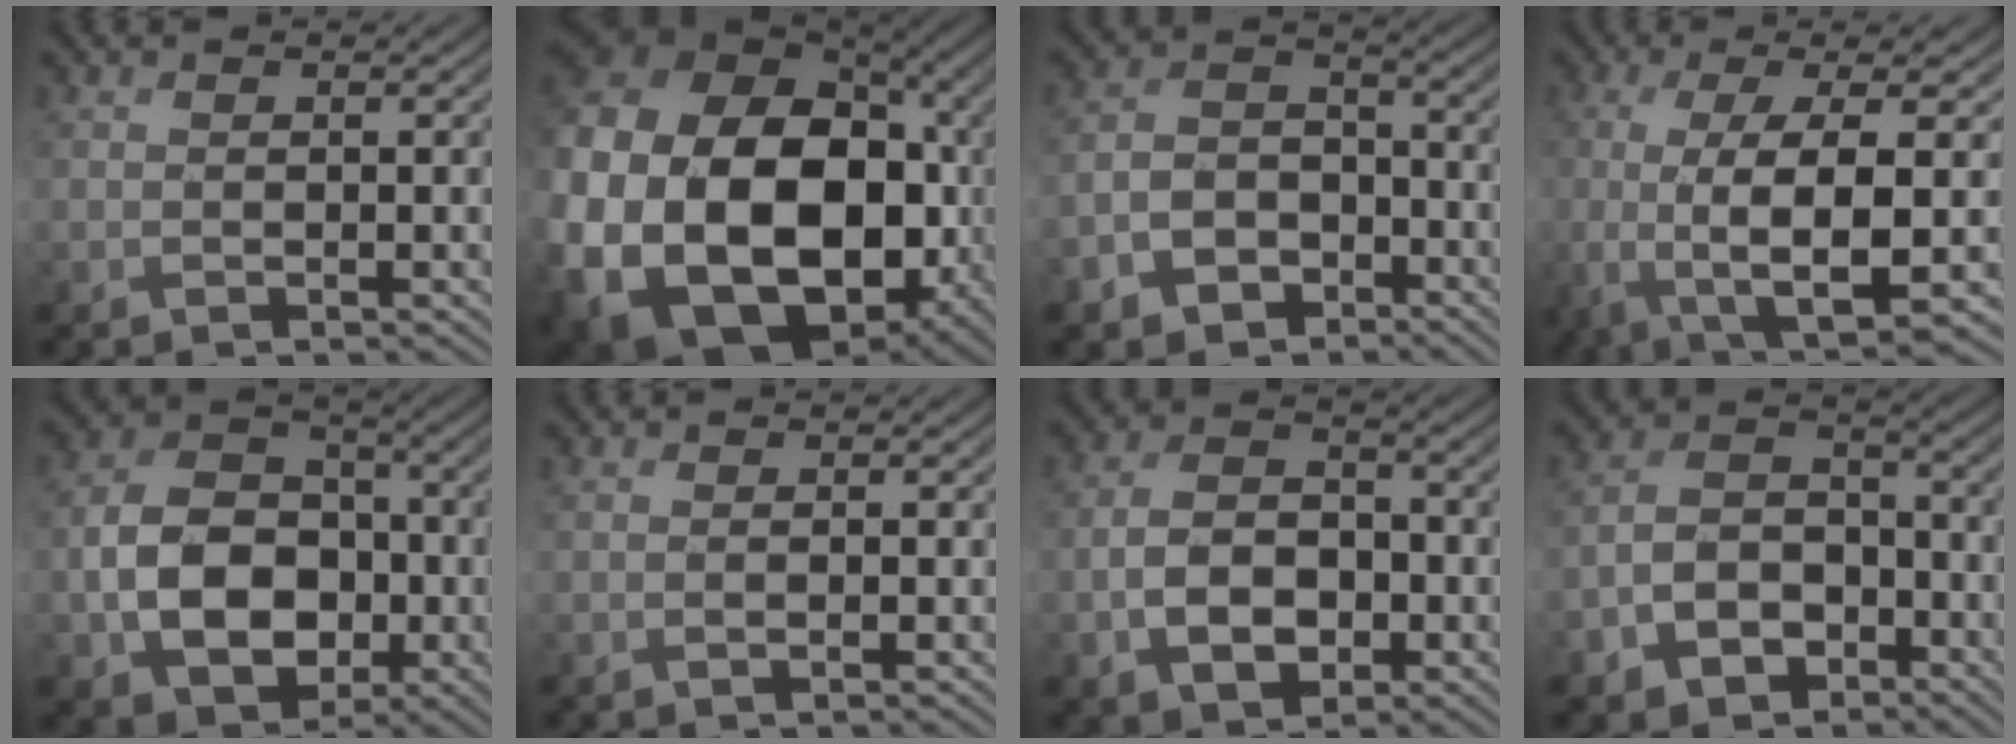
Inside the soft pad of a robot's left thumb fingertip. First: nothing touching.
{"total": 24.4, "force": [-4.9, 17.8, 16.0], "torque": [-0.345, -0.070, -0.099]}
{"total": 7.1, "force": [-4.6, 4.6, 2.8], "torque": [-0.060, -0.005, -0.098]}
{"total": 12.5, "force": [-3.2, 3.2, 11.7], "torque": [-0.197, -0.012, -0.046]}
{"total": 10.9, "force": [-2.9, 8.3, 6.3], "torque": [-0.134, -0.007, -0.063]}
{"total": 0.6, "force": [-0.2, 0.0, 0.5], "torque": [-0.009, 0.000, -0.005]}
{"total": 7.1, "force": [-2.6, 4.9, 4.4], "torque": [-0.091, -0.007, -0.053]}
{"total": 7.7, "force": [-4.6, 5.0, 3.6], "torque": [-0.072, -0.006, -0.097]}